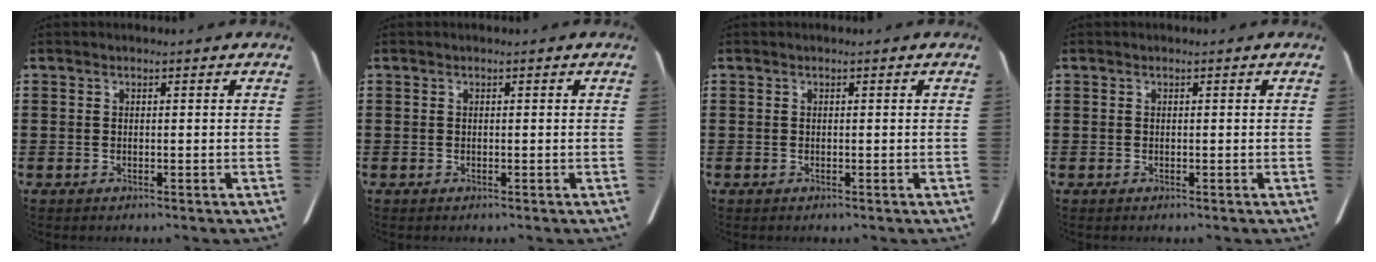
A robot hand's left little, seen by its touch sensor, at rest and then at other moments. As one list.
[{"total": 0.0}, {"total": 0.0}, {"total": 0.0}]